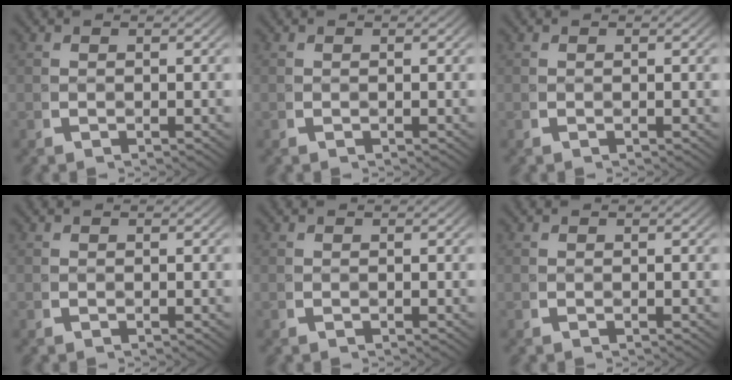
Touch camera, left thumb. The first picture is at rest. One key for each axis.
{"total": 0.0}
{"total": 0.0}
{"total": 0.0}
{"total": 0.0}
{"total": 0.0}